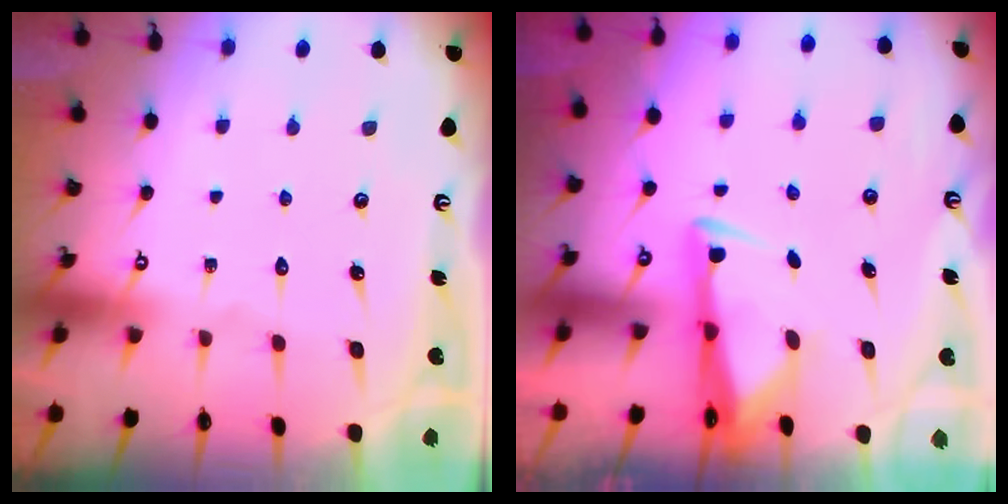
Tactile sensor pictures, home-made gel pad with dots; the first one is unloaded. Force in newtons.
{"total": 2.9, "press": 2.8, "slide": 1.0}